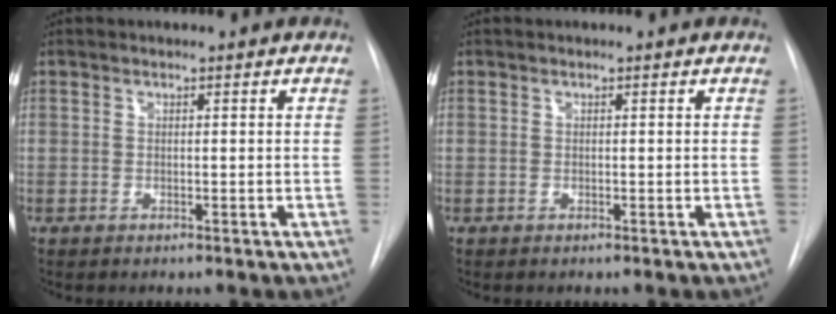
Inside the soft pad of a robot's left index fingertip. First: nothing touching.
{"total": 0.0}